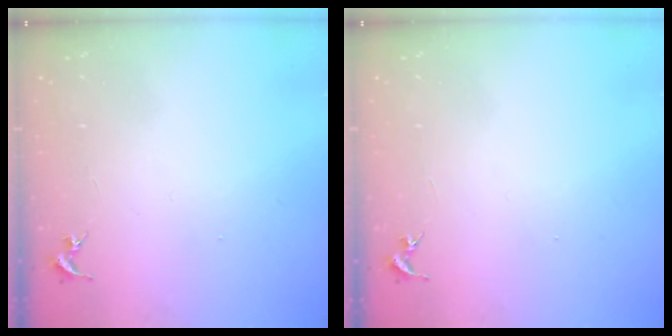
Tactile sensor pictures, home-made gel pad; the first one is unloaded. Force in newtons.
{"total": 0.0}